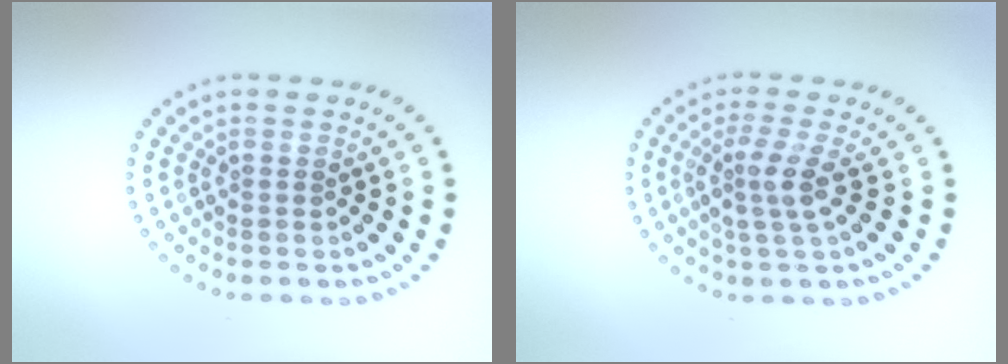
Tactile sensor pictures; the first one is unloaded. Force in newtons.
{"total": 2.8, "press": 2.2, "slide": 1.7}